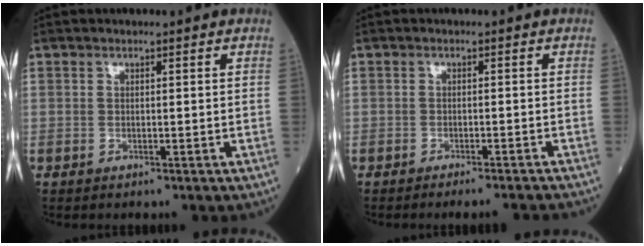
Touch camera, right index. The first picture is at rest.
{"total": 5.2, "force": [-4.9, -0.2, 1.7], "torque": [-0.014, -0.013, -0.066]}